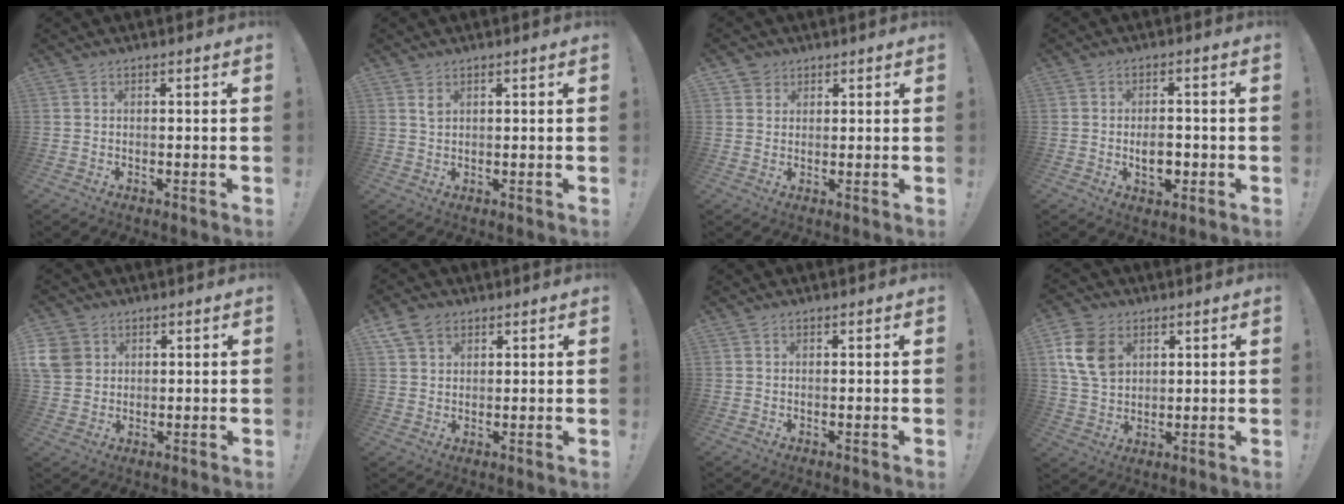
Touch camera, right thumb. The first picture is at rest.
{"total": 1.7, "force": [1.0, 0.8, 1.0], "torque": [-0.007, -0.007, 0.016]}
{"total": 3.1, "force": [1.8, 2.5, 0.0], "torque": [0.002, -0.007, 0.032]}
{"total": 6.4, "force": [-1.5, 4.1, 4.7], "torque": [-0.063, 0.004, -0.026]}
{"total": 7.2, "force": [2.5, 6.1, 2.8], "torque": [-0.054, -0.007, 0.050]}
{"total": 6.8, "force": [4.0, 4.8, 2.7], "torque": [-0.044, -0.011, 0.079]}
{"total": 0.5, "force": [0.4, 0.3, 0.0], "torque": [0.001, 0.000, 0.008]}
{"total": 13.1, "force": [5.0, 9.8, 7.2], "torque": [-0.125, -0.011, 0.099]}